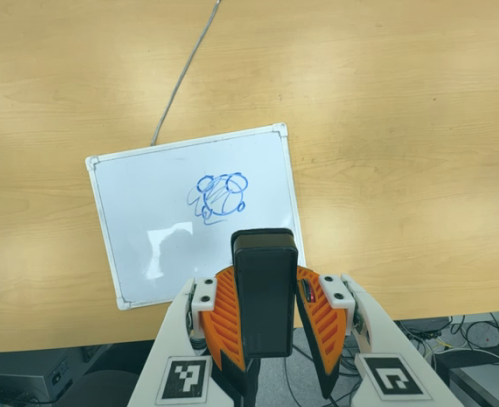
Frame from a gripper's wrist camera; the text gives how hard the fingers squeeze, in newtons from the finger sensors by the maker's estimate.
{"total": 7.9, "left": 6.8, "right": 9.0}